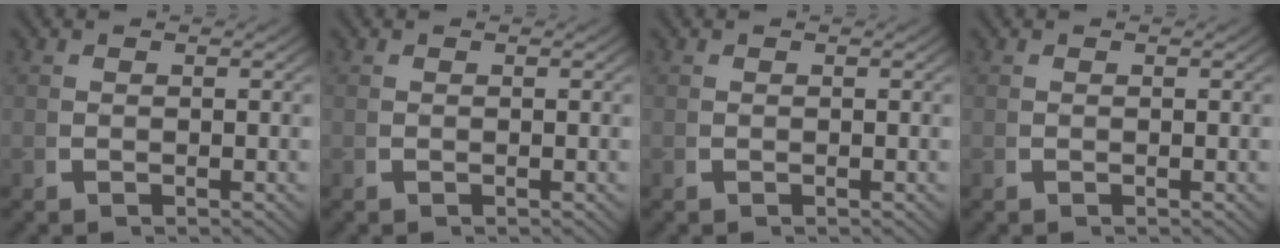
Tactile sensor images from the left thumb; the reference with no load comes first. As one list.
[{"total": 0.0}, {"total": 0.0}, {"total": 0.0}]